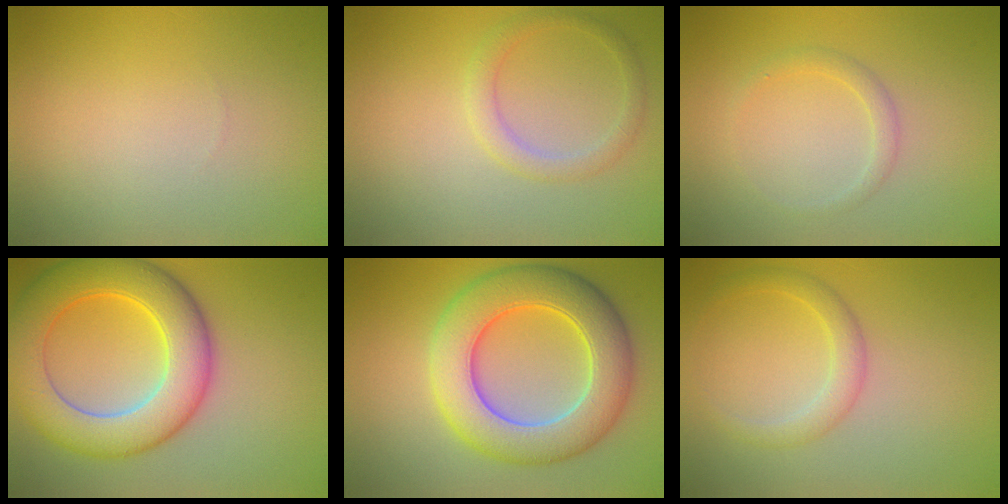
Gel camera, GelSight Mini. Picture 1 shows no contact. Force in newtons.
{"total": 2.0, "press": 2.0, "slide": 0.1}
{"total": 1.3, "press": 1.3, "slide": 0.0}
{"total": 9.5, "press": 9.5, "slide": 0.4}
{"total": 9.3, "press": 9.3, "slide": 0.5}
{"total": 2.2, "press": 2.2, "slide": 0.0}